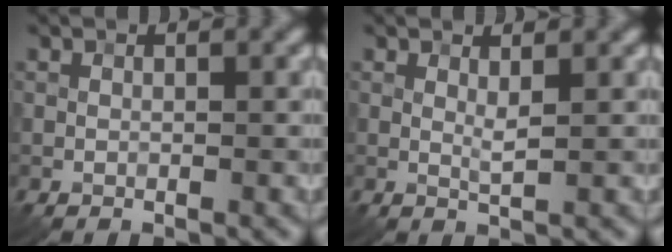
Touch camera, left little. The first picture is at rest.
{"total": 1.0, "force": [0.5, 0.1, 0.9], "torque": [-0.020, -0.003, 0.008]}